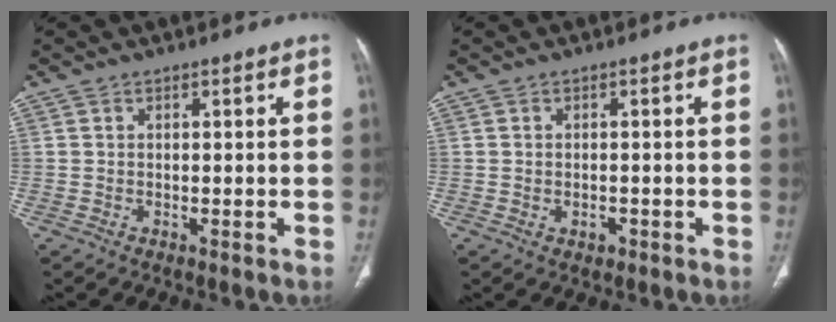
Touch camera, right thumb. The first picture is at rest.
{"total": 1.4, "force": [-0.5, 1.1, 0.8], "torque": [-0.011, 0.006, -0.005]}